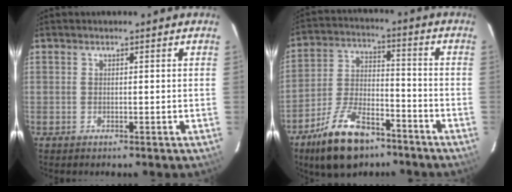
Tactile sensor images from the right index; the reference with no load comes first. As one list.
[{"total": 15.4, "force": [-10.4, 7.0, 8.9], "torque": [-0.184, 0.001, -0.180]}]